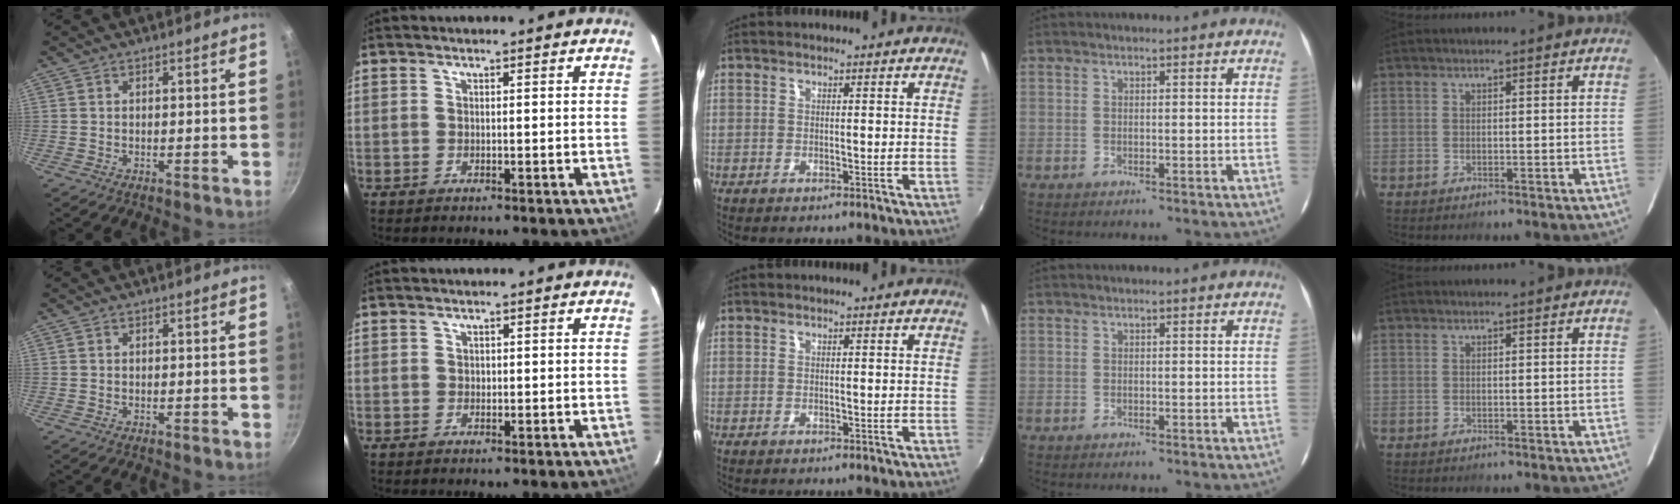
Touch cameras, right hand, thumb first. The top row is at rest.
{"index": {"total": 0.7, "force": [0.2, 0.6, 0.1], "torque": [0.003, 0.003, 0.003]}}